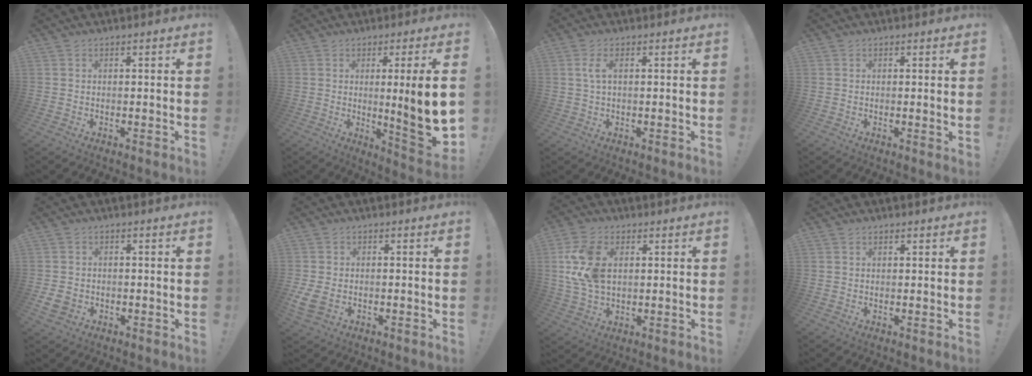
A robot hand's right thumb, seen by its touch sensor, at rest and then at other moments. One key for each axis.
{"total": 13.9, "fx": 0.3, "fy": 0.3, "fz": 13.9, "tx": -0.197, "ty": -0.021, "tz": 0.003}
{"total": 3.8, "fx": 0.9, "fy": 1.5, "fz": 3.4, "tx": -0.065, "ty": -0.002, "tz": 0.012}
{"total": 1.1, "fx": 0.6, "fy": -0.1, "fz": 0.9, "tx": -0.001, "ty": -0.006, "tz": 0.007}
{"total": 4.4, "fx": -1.2, "fy": 3.5, "fz": 2.4, "tx": -0.053, "ty": 0.001, "tz": -0.019}
{"total": 5.4, "fx": -0.6, "fy": 3.7, "fz": 3.9, "tx": -0.083, "ty": -0.004, "tz": -0.007}
{"total": 13.3, "fx": 2.5, "fy": 8.9, "fz": 9.6, "tx": -0.191, "ty": -0.004, "tz": 0.047}
{"total": 0.7, "fx": 0.6, "fy": 0.4, "fz": 0.2, "tx": 0.004, "ty": -0.004, "tz": 0.010}